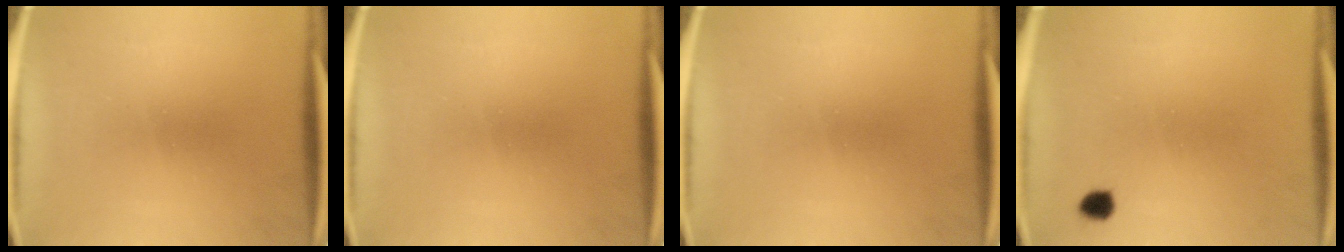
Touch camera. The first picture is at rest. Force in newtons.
{"total": 0.0}
{"total": 0.0}
{"total": 1.9}